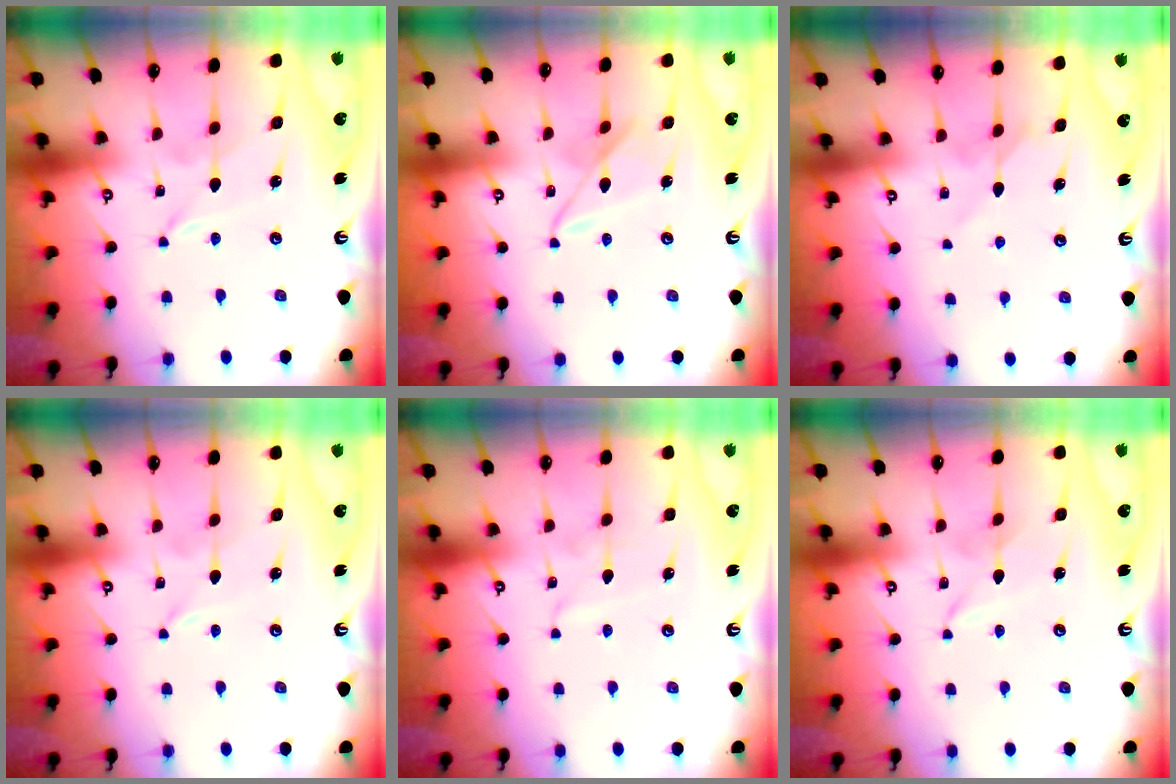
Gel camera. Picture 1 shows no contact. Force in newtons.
{"total": 6.9, "press": 6.9, "slide": 0.4}
{"total": 5.5, "press": 5.5, "slide": 0.7}
{"total": 0.0}
{"total": 0.9, "press": 0.9, "slide": 0.1}
{"total": 1.2, "press": 1.2, "slide": 0.1}